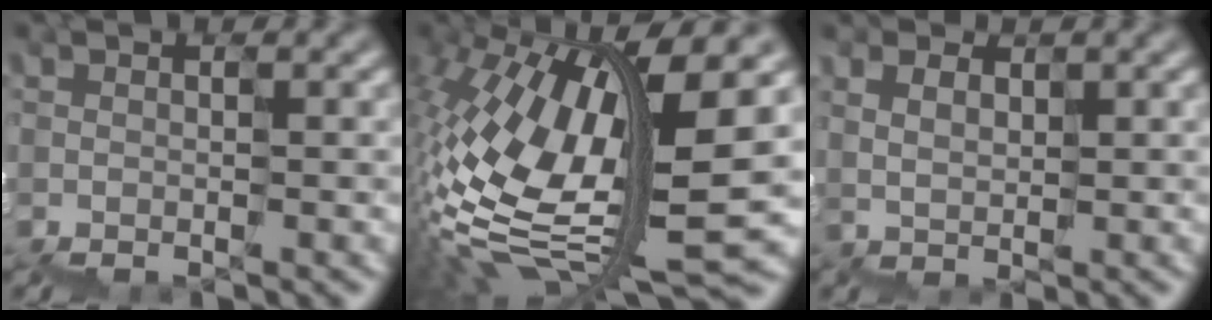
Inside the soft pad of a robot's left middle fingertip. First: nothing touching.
{"total": 12.8, "force": [0.1, 4.8, 11.9], "torque": [-0.263, 0.013, 0.003]}
{"total": 1.5, "force": [1.0, 0.0, -1.0], "torque": [0.005, 0.013, 0.026]}